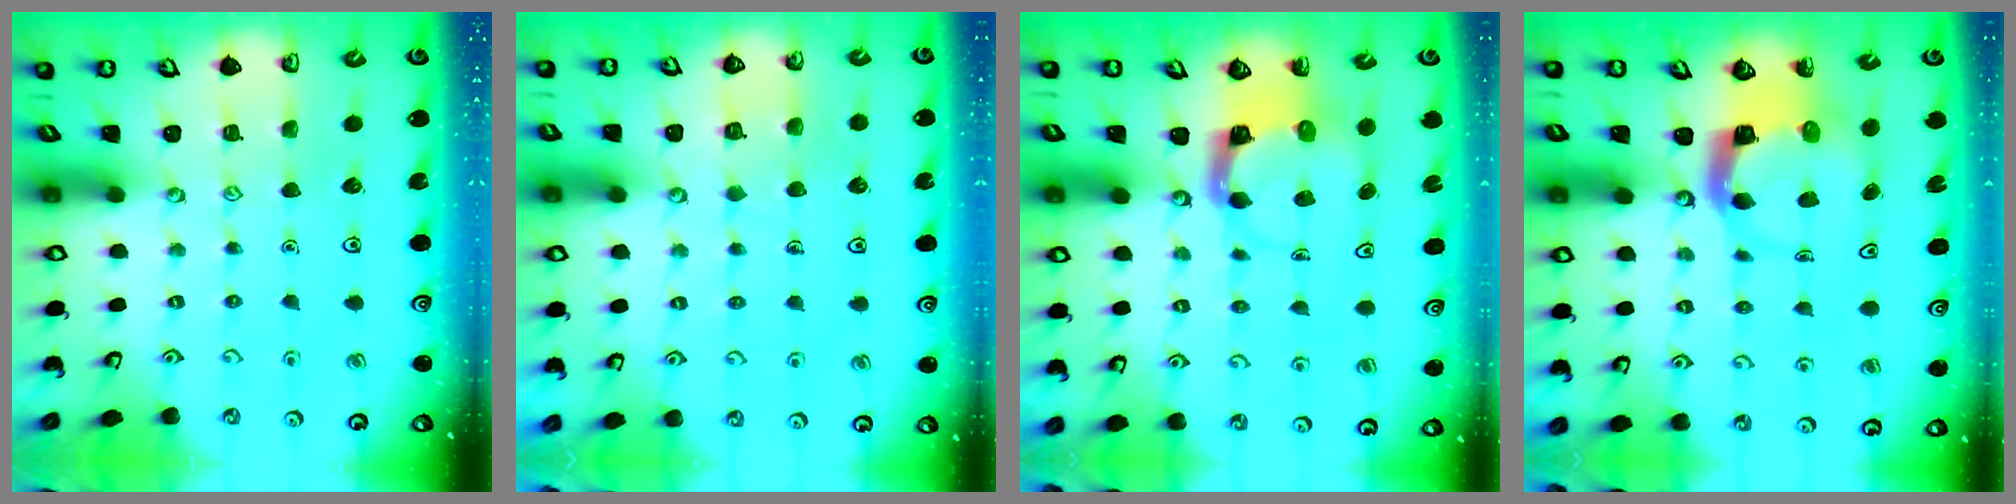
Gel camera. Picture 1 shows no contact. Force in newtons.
{"total": 5.1, "press": 5.1, "slide": 0.4}
{"total": 3.6, "press": 3.6, "slide": 0.4}
{"total": 5.3, "press": 5.3, "slide": 0.6}